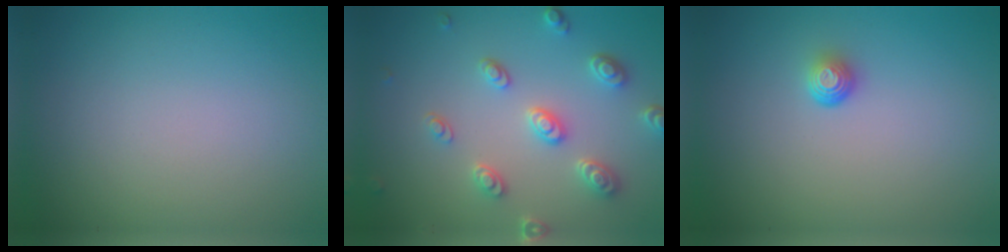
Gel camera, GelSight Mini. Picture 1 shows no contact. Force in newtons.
{"total": 4.0, "press": 3.4, "slide": 2.1}
{"total": 1.5, "press": 1.0, "slide": 1.1}